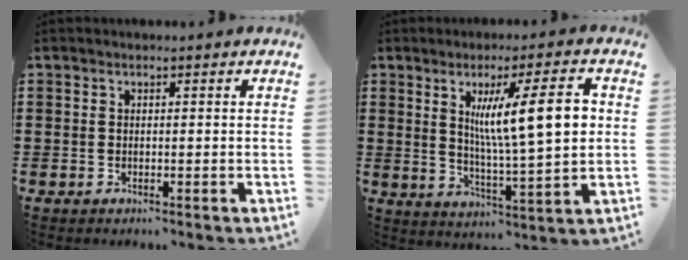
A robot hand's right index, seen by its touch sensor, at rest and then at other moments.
{"total": 12.1, "force": [3.1, 2.4, 11.5], "torque": [-0.194, 0.000, 0.045]}